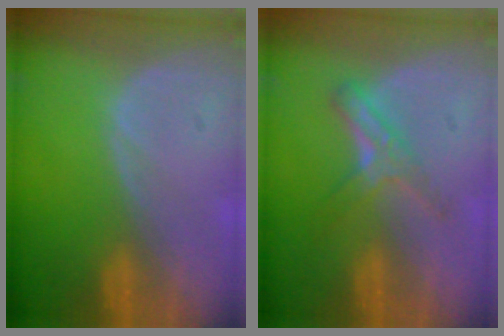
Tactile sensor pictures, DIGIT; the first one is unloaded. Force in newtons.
{"total": 5.4, "press": 4.8, "slide": 2.6}